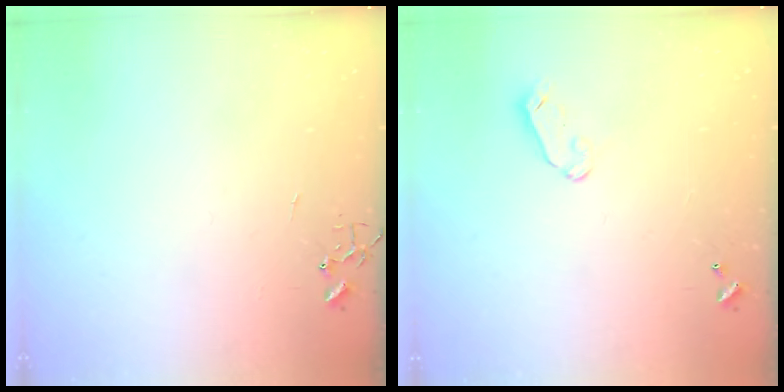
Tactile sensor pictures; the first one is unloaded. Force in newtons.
{"total": 5.9, "press": 5.9, "slide": 0.6}